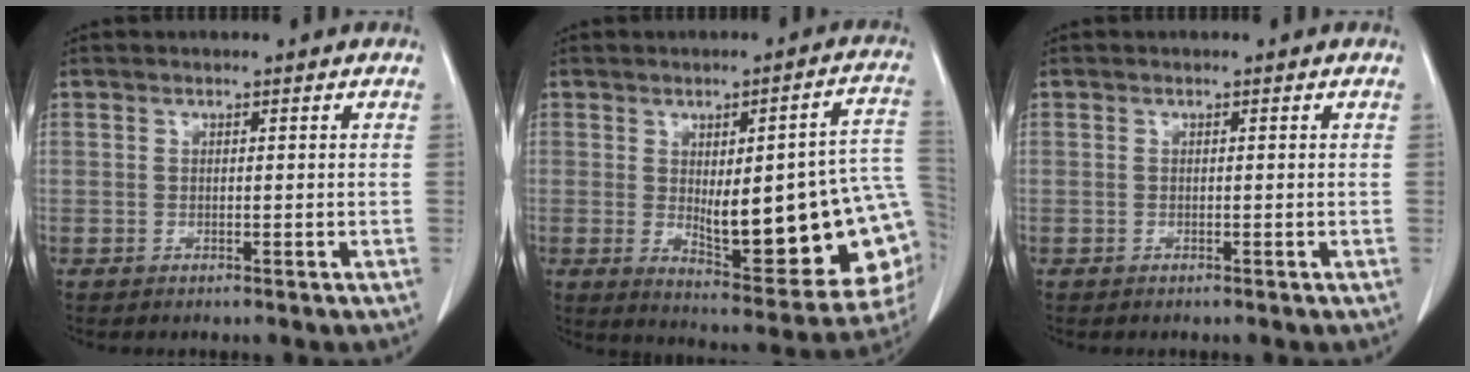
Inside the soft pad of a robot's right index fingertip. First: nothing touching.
{"total": 22.6, "force": [-1.5, 5.5, 21.8], "torque": [-0.217, 0.010, 0.005]}
{"total": 0.0}